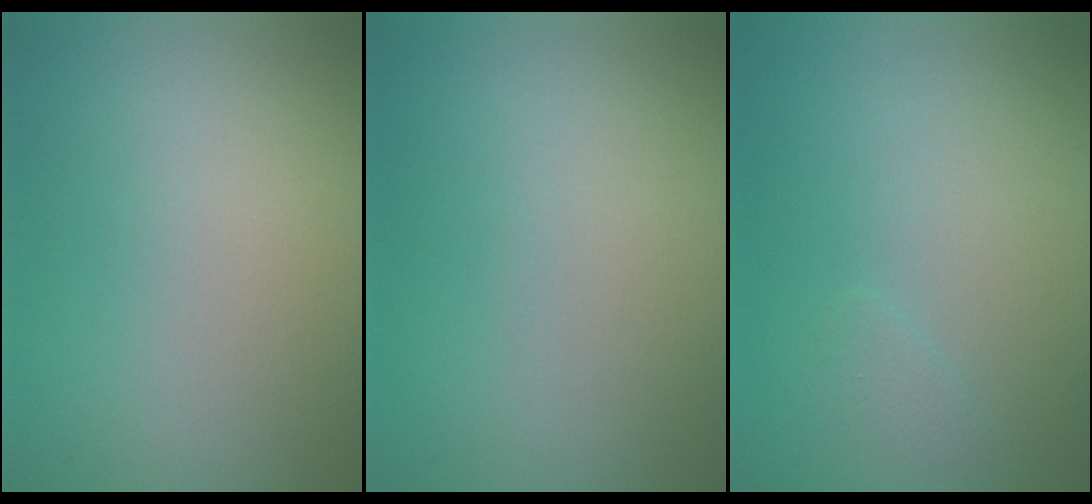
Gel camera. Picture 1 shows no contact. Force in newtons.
{"total": 0.0}
{"total": 0.6, "press": 0.6, "slide": 0.1}